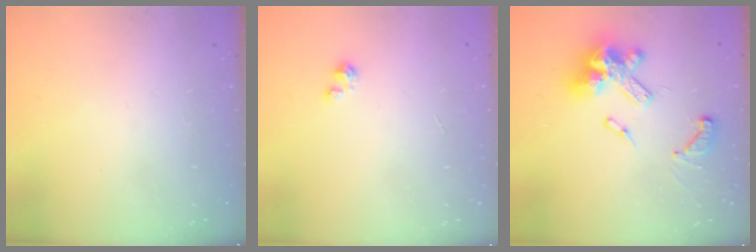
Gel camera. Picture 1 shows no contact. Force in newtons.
{"total": 1.2, "press": 1.1, "slide": 0.1}
{"total": 17.4, "press": 17.2, "slide": 2.4}